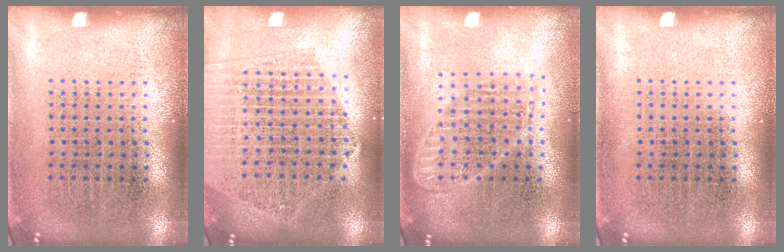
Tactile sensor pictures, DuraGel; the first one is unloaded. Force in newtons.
{"total": 2.1, "press": 2.0, "slide": 0.9}
{"total": 1.7, "press": 1.4, "slide": 0.9}
{"total": 0.0}